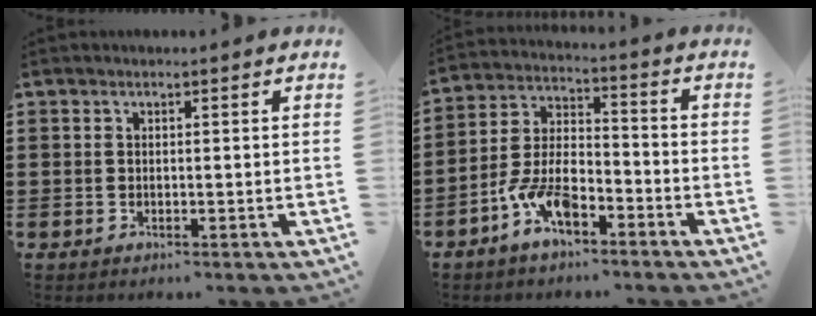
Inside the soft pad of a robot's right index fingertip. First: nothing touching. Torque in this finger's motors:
{"motor_torque": [2.14, 0.00, 0.99, 0.21]}